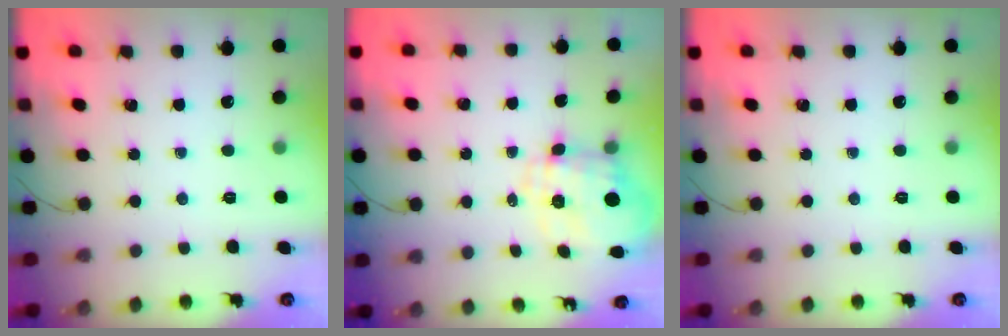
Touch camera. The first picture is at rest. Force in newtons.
{"total": 4.2, "press": 3.8, "slide": 1.8}
{"total": 0.0}